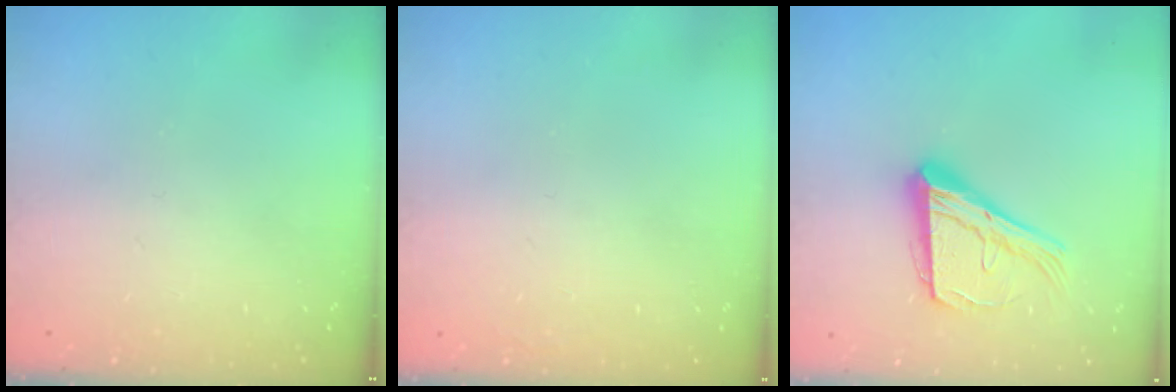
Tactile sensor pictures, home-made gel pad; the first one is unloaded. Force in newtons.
{"total": 1.5, "press": 1.5, "slide": 0.1}
{"total": 17.9, "press": 17.8, "slide": 1.9}